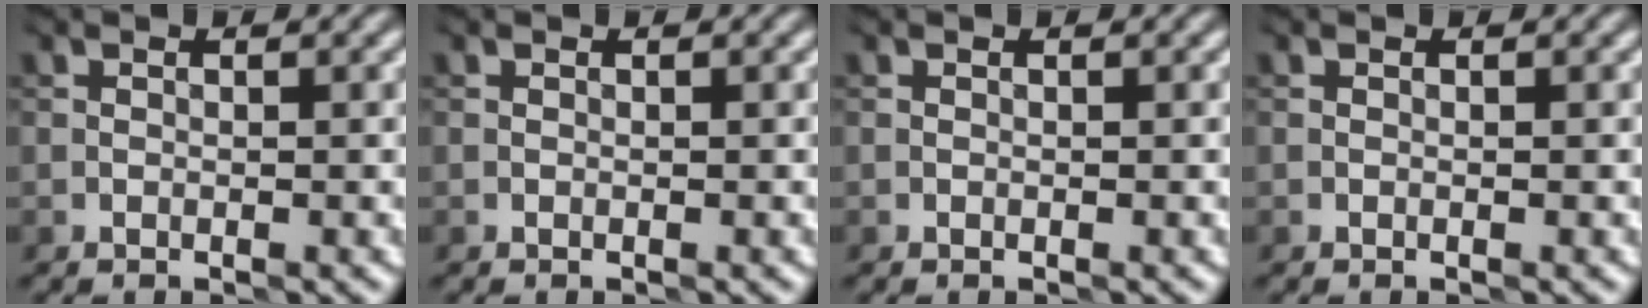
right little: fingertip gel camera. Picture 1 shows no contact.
{"total": 0.0}
{"total": 0.0}
{"total": 0.0}